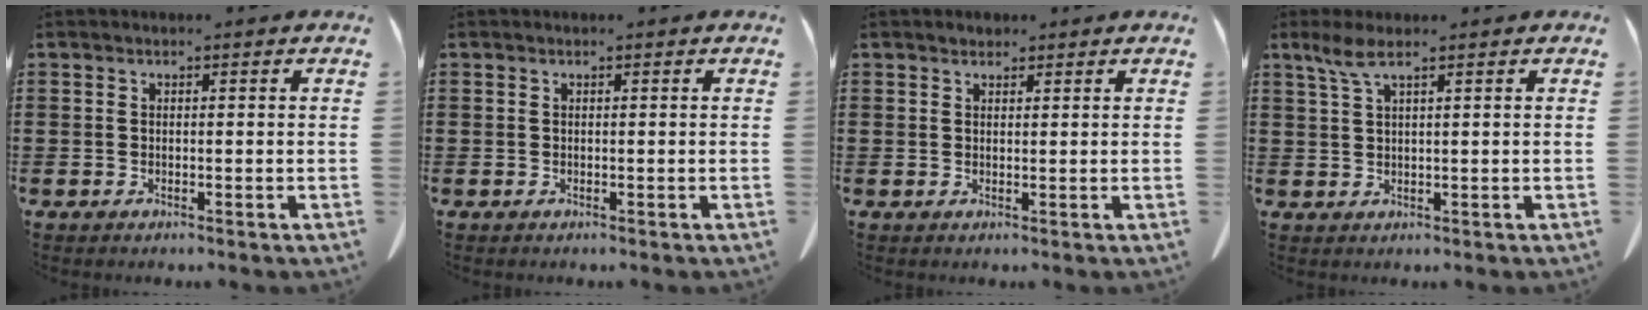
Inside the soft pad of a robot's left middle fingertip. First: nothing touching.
{"total": 0.0}
{"total": 0.9, "force": [0.9, 0.2, -0.1], "torque": [0.009, -0.003, 0.016]}
{"total": 2.9, "force": [1.8, 0.3, 2.3], "torque": [-0.050, 0.001, 0.032]}